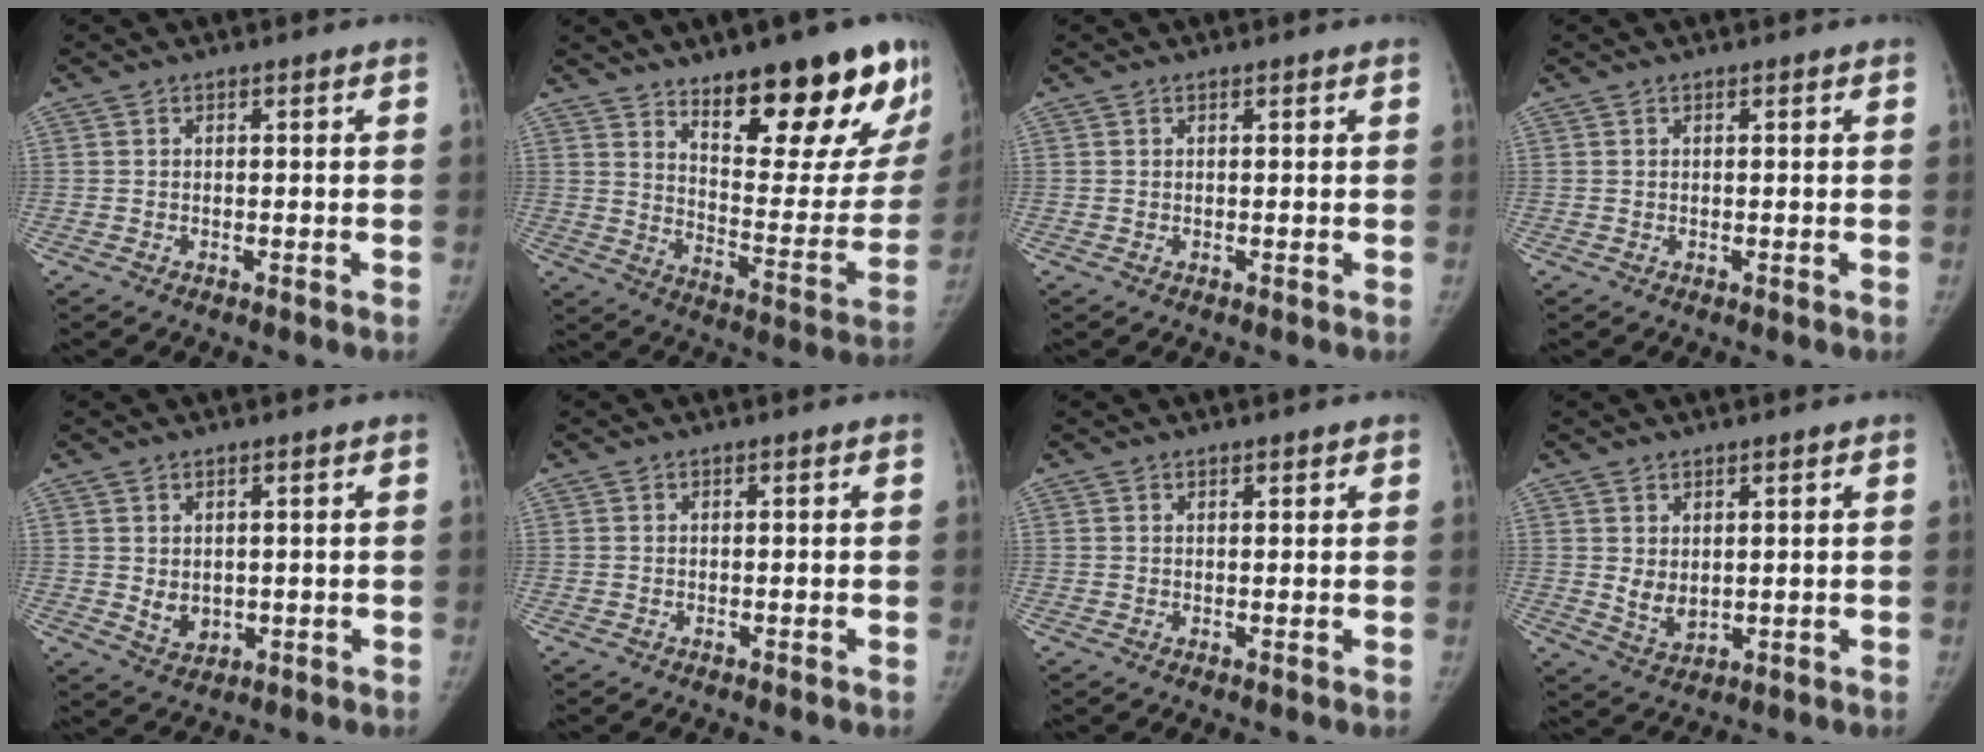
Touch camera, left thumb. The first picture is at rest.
{"total": 23.6, "force": [14.9, 7.7, 16.5], "torque": [-0.175, -0.092, 0.221]}
{"total": 0.0}
{"total": 0.0}
{"total": 4.0, "force": [0.4, 3.1, 2.5], "torque": [-0.027, -0.012, 0.022]}
{"total": 0.0}
{"total": 1.2, "force": [0.9, 0.5, 0.6], "torque": [-0.004, -0.003, 0.012]}
{"total": 4.4, "force": [1.3, 2.9, 3.1], "torque": [-0.044, -0.019, 0.035]}